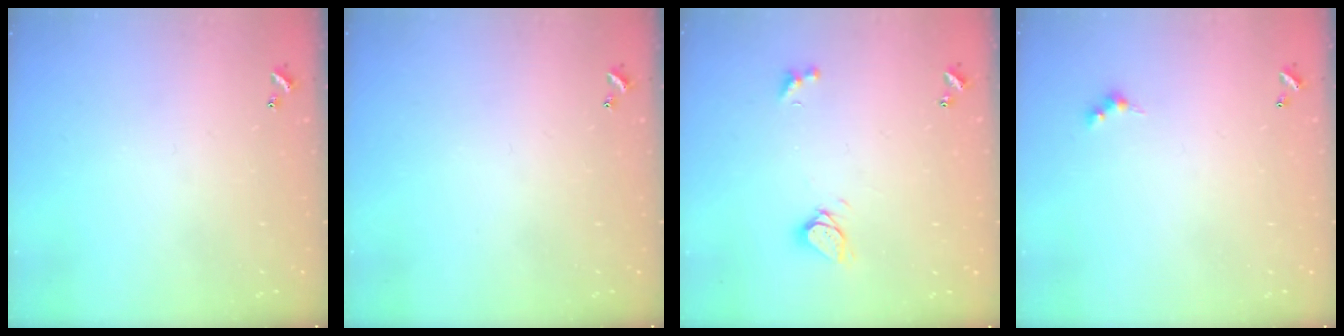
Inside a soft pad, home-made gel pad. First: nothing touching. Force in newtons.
{"total": 0.0}
{"total": 3.7, "press": 3.7, "slide": 0.3}
{"total": 2.4, "press": 2.4, "slide": 0.4}